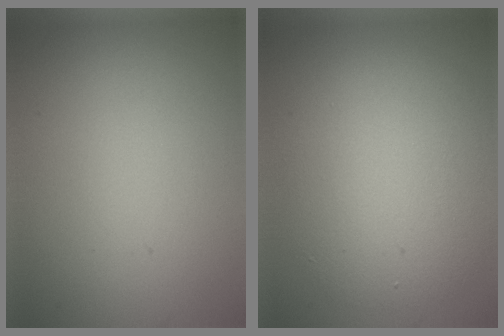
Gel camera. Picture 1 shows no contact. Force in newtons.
{"total": 6.9, "press": 6.9, "slide": 0.5}